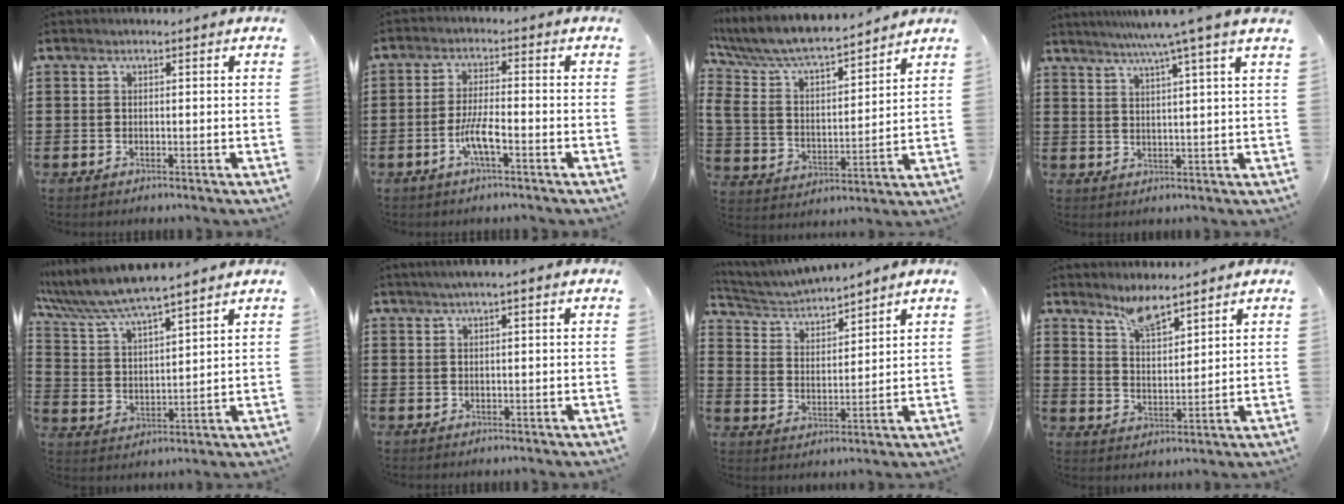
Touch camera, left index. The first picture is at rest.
{"total": 5.0, "force": [-2.1, 0.9, 4.4], "torque": [-0.093, -0.003, -0.043]}
{"total": 7.0, "force": [6.0, 1.5, 3.3], "torque": [-0.091, -0.042, 0.100]}
{"total": 6.3, "force": [4.5, -1.4, 4.1], "torque": [-0.090, -0.013, 0.074]}
{"total": 6.6, "force": [5.9, 0.3, 2.8], "torque": [-0.081, -0.032, 0.101]}
{"total": 1.8, "force": [1.2, 0.0, 1.3], "torque": [-0.026, 0.002, 0.021]}
{"total": 4.3, "force": [4.3, 0.2, 0.6], "torque": [-0.034, -0.024, 0.072]}
{"total": 5.5, "force": [4.8, 1.1, 2.5], "torque": [-0.054, -0.013, 0.087]}